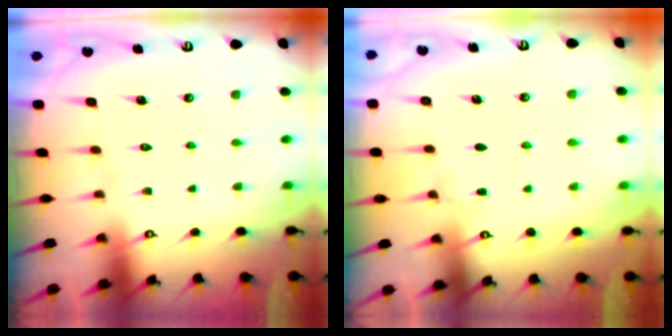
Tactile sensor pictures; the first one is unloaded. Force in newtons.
{"total": 3.6, "press": 3.6, "slide": 0.5}